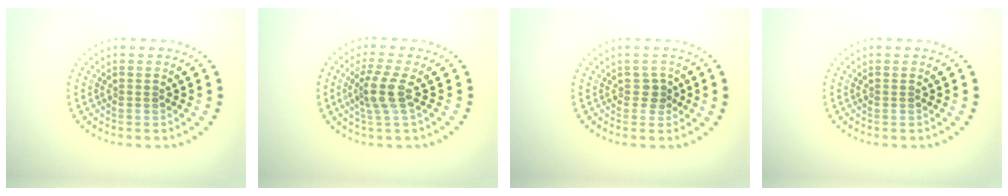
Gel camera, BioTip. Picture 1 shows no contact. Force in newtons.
{"total": 2.7, "press": 2.1, "slide": 1.7}
{"total": 1.0, "press": 0.8, "slide": 0.6}
{"total": 0.0}